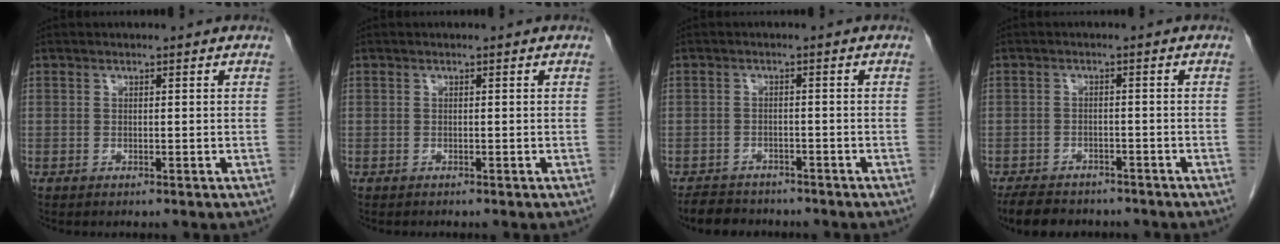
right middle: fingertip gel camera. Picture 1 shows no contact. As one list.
[{"total": 0.0}, {"total": 5.2, "force": [-4.6, 2.2, 0.9], "torque": [-0.019, -0.006, -0.070]}, {"total": 7.8, "force": [-6.6, 3.3, 2.7], "torque": [-0.048, -0.008, -0.096]}]